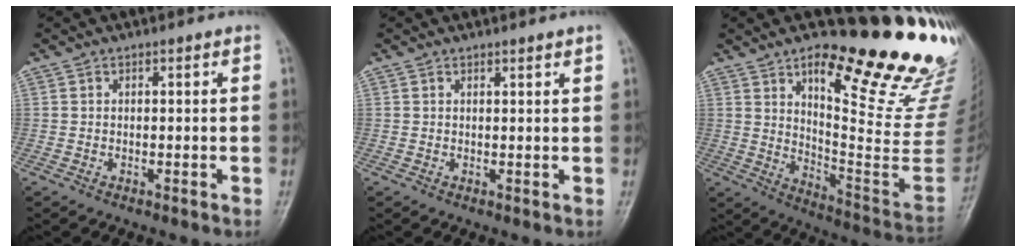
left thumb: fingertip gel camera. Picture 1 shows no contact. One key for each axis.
{"total": 1.0, "fx": 0.9, "fy": 0.0, "fz": 0.4, "tx": -0.001, "ty": -0.004, "tz": 0.014}
{"total": 26.4, "fx": 15.5, "fy": 6.1, "fz": 20.5, "tx": -0.245, "ty": -0.099, "tz": 0.234}